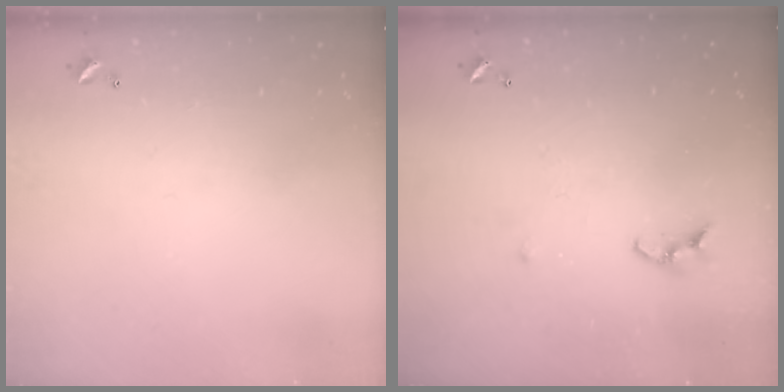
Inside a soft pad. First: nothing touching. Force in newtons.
{"total": 5.8, "press": 5.8, "slide": 0.1}